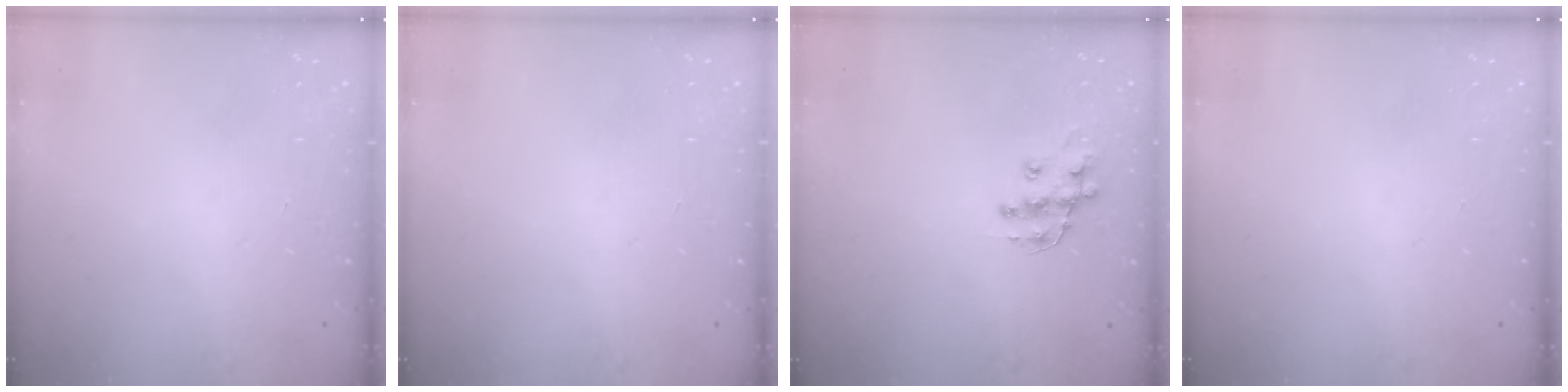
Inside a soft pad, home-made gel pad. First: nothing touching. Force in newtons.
{"total": 0.0}
{"total": 10.8, "press": 10.7, "slide": 0.8}
{"total": 0.0}